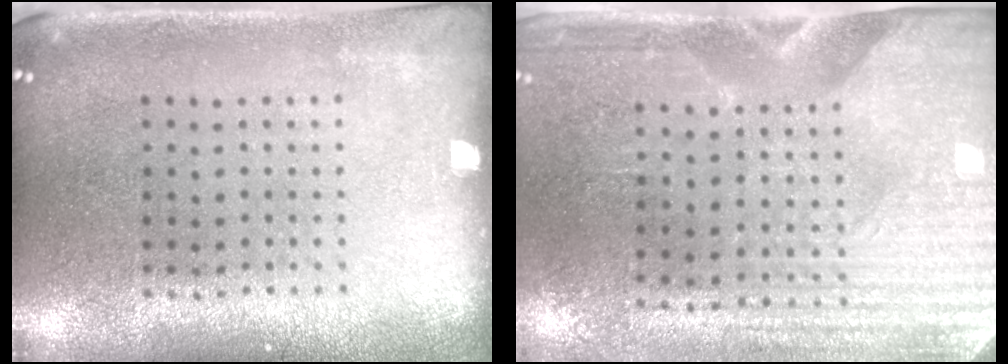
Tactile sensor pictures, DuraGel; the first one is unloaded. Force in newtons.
{"total": 3.1, "press": 2.8, "slide": 1.3}